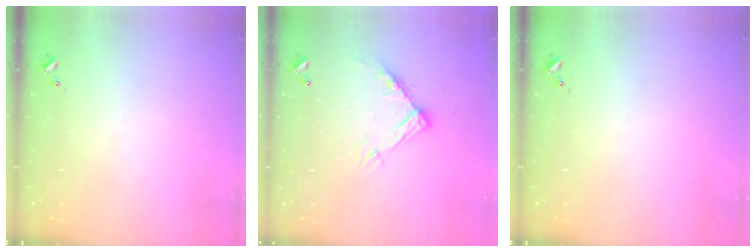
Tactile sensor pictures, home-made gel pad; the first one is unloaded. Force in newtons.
{"total": 11.8, "press": 11.8, "slide": 0.5}
{"total": 0.0}